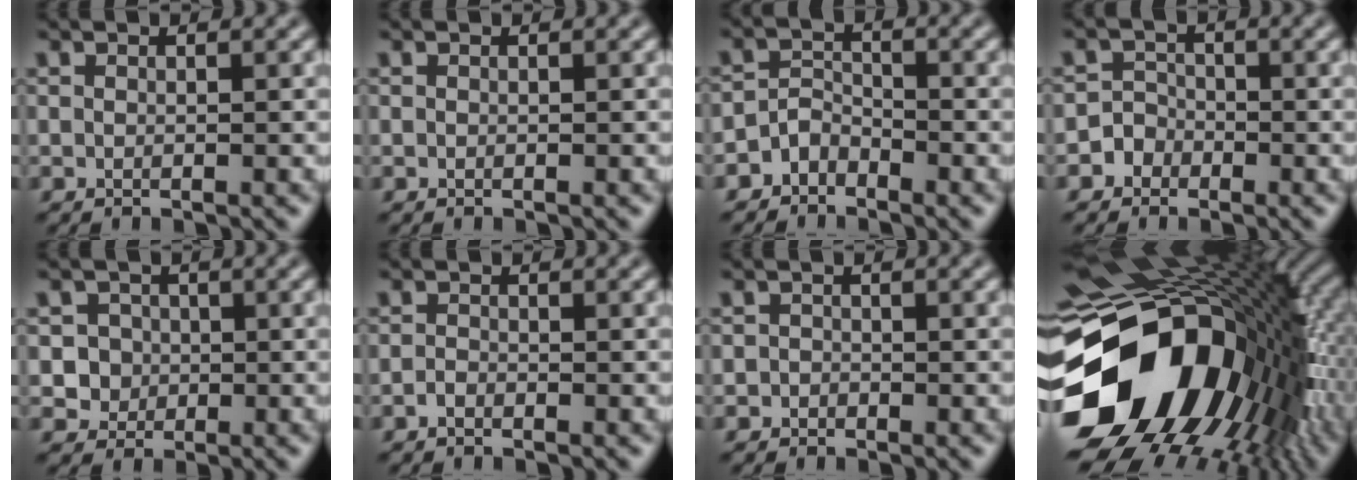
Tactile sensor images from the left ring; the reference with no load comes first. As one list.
[{"total": 0.0}, {"total": 2.0, "force": [-1.6, 1.3, 0.4], "torque": [-0.001, 0.013, -0.032]}, {"total": 2.5, "force": [-1.4, 2.1, 0.1], "torque": [0.031, 0.006, -0.033]}, {"total": 3.0, "force": [0.1, 2.9, 0.9], "torque": [0.007, 0.011, 0.001]}, {"total": 0.7, "force": [-0.5, 0.3, 0.4], "torque": [-0.006, 0.000, -0.012]}, {"total": 0.8, "force": [-0.4, 0.7, 0.0], "torque": [0.010, -0.002, -0.008]}, {"total": 18.9, "force": [-4.0, 12.6, 13.5], "torque": [-0.271, -0.039, -0.059]}]